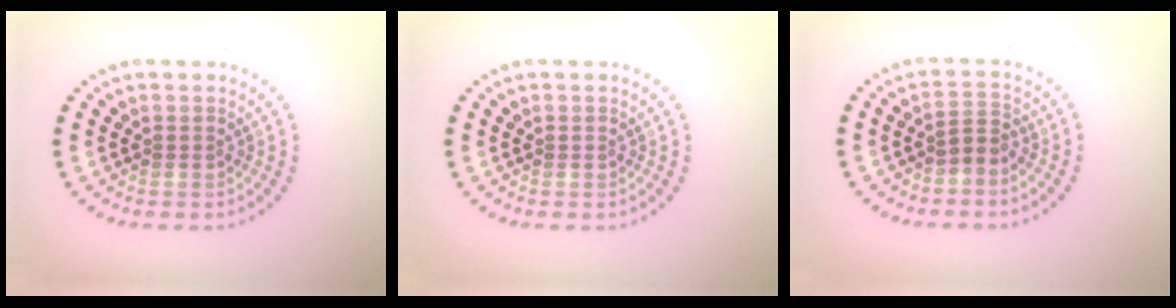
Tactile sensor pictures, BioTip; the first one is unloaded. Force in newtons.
{"total": 0.0}
{"total": 1.7, "press": 1.3, "slide": 1.1}